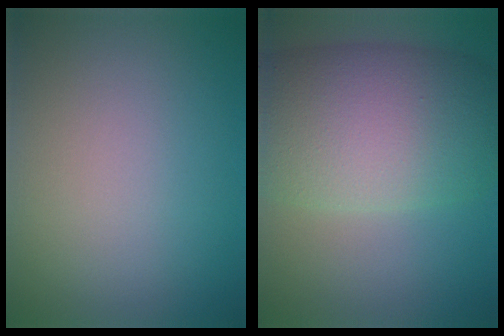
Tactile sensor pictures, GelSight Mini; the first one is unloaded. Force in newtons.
{"total": 11.2, "press": 11.2, "slide": 0.2}